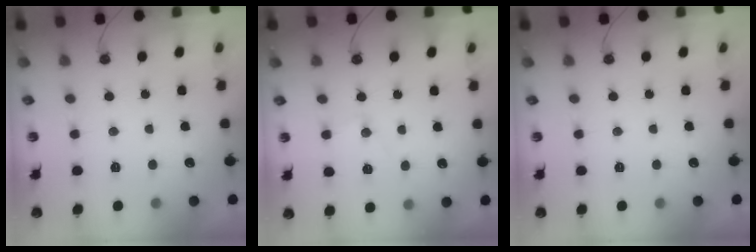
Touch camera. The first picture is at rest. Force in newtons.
{"total": 7.8, "press": 7.8, "slide": 0.6}
{"total": 0.0}